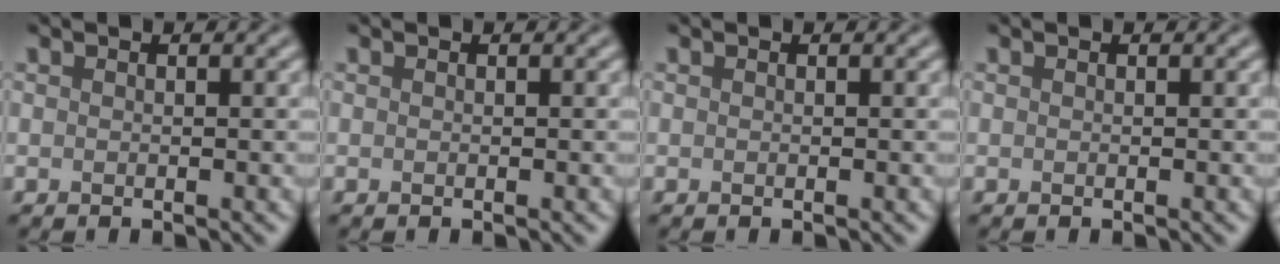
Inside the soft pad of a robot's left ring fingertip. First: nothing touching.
{"total": 0.0}
{"total": 0.0}
{"total": 0.0}